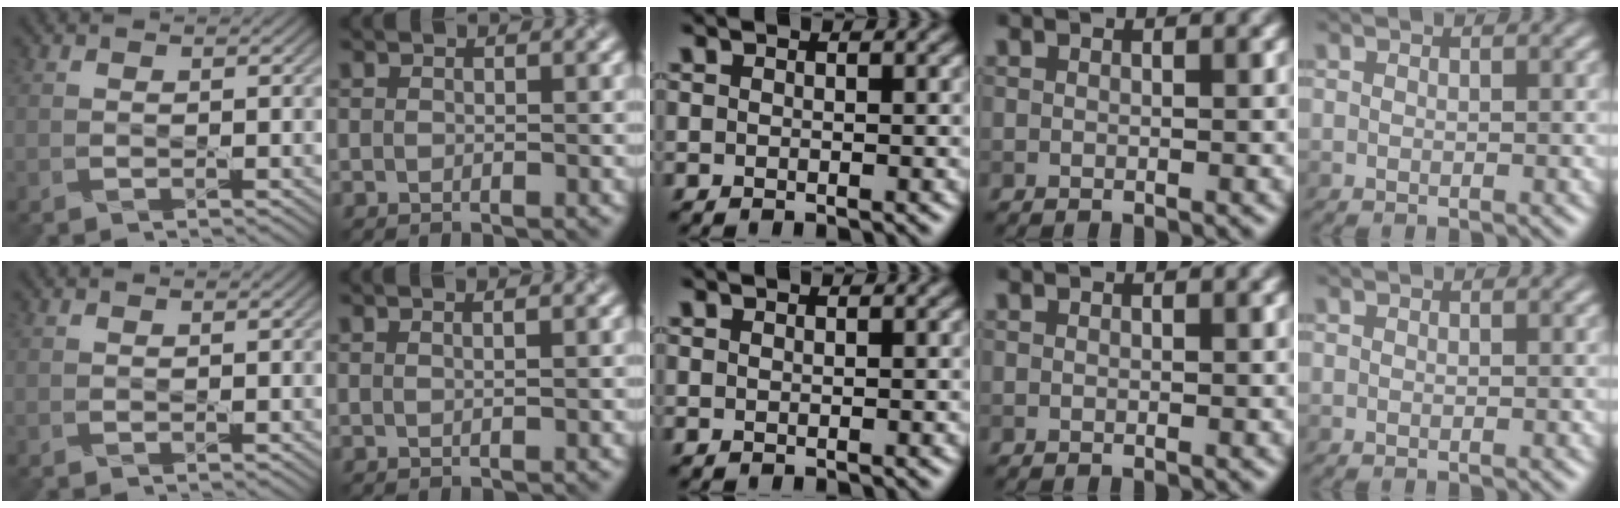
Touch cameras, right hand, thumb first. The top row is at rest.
{"index": {"total": 1.4, "force": [0.7, 0.6, 1.0], "torque": [-0.003, -0.001, 0.000]}}